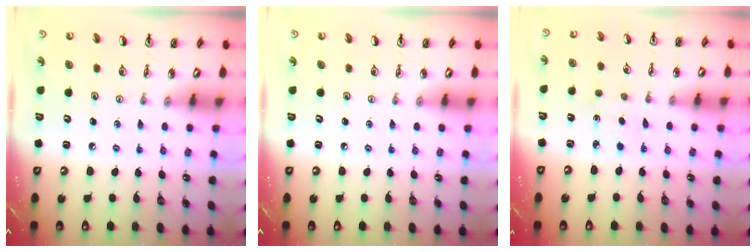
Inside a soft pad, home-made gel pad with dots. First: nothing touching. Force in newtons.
{"total": 0.0}
{"total": 1.6, "press": 1.6, "slide": 0.3}